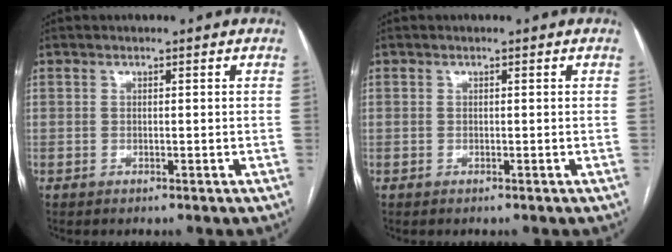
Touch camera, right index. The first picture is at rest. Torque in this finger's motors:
{"motor_torque": [0.14, 0.11, 0.07, 0.00]}